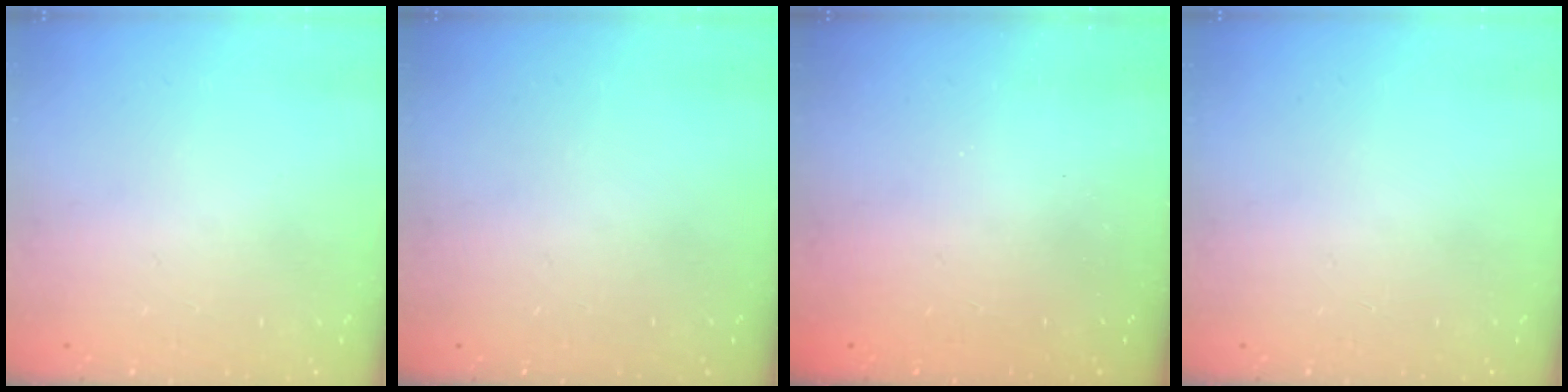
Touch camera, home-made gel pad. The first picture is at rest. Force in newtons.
{"total": 0.0}
{"total": 2.3, "press": 2.2, "slide": 0.7}
{"total": 0.0}